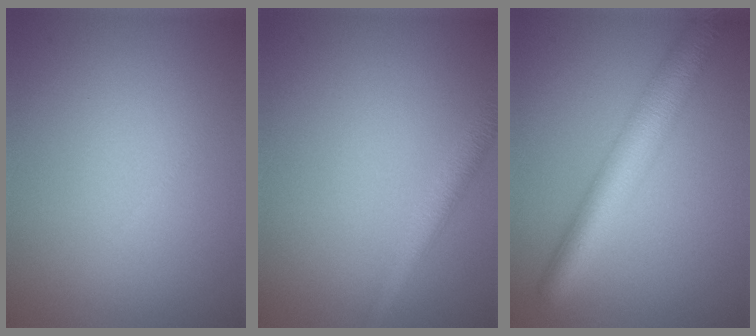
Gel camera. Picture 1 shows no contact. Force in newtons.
{"total": 2.9, "press": 2.9, "slide": 0.1}
{"total": 6.0, "press": 6.0, "slide": 0.1}